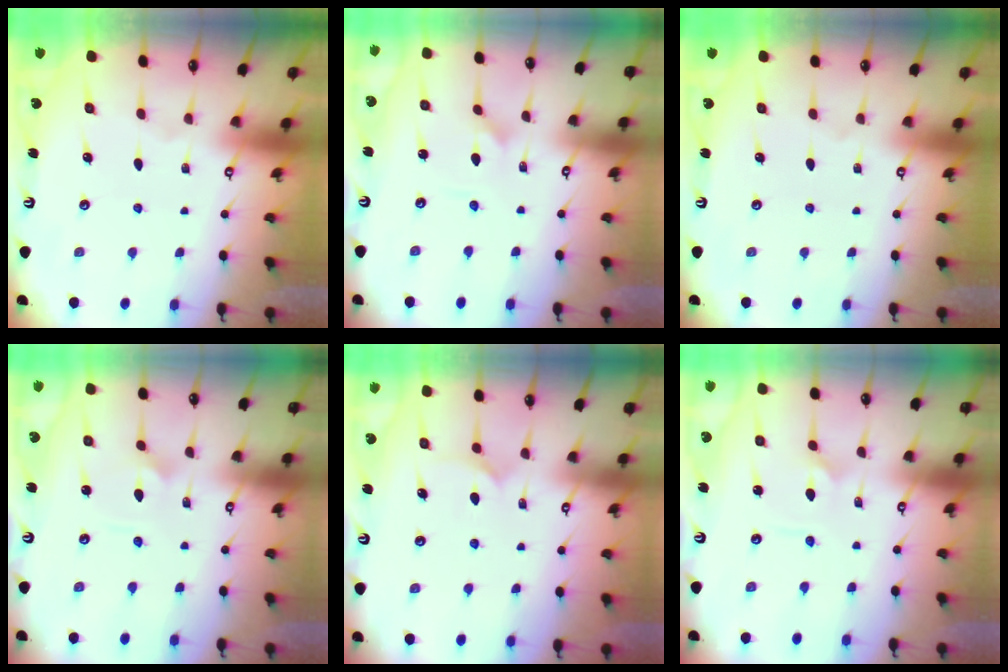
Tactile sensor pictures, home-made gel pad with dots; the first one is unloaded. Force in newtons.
{"total": 1.1, "press": 1.1, "slide": 0.2}
{"total": 0.0}
{"total": 2.2, "press": 2.2, "slide": 0.1}
{"total": 5.6, "press": 5.6, "slide": 0.1}
{"total": 2.1, "press": 2.1, "slide": 0.1}